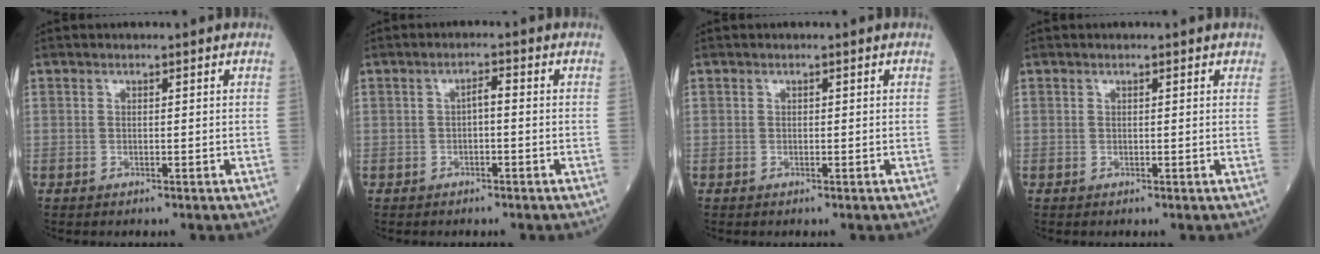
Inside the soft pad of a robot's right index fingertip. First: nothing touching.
{"total": 1.6, "force": [-0.2, 0.5, 1.5], "torque": [-0.023, 0.005, -0.005]}
{"total": 0.0}
{"total": 1.0, "force": [0.8, 0.5, 0.4], "torque": [-0.004, 0.003, 0.006]}